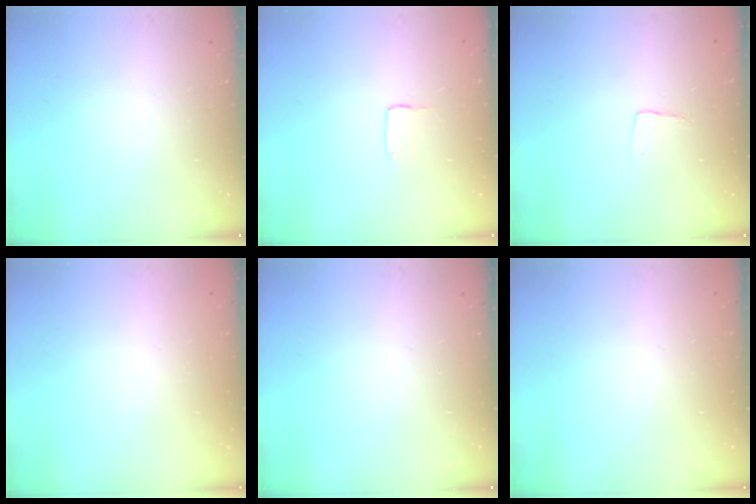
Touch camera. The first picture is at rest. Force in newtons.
{"total": 1.0, "press": 1.0, "slide": 0.1}
{"total": 3.6, "press": 3.6, "slide": 0.4}
{"total": 0.0}
{"total": 0.0}
{"total": 0.0}